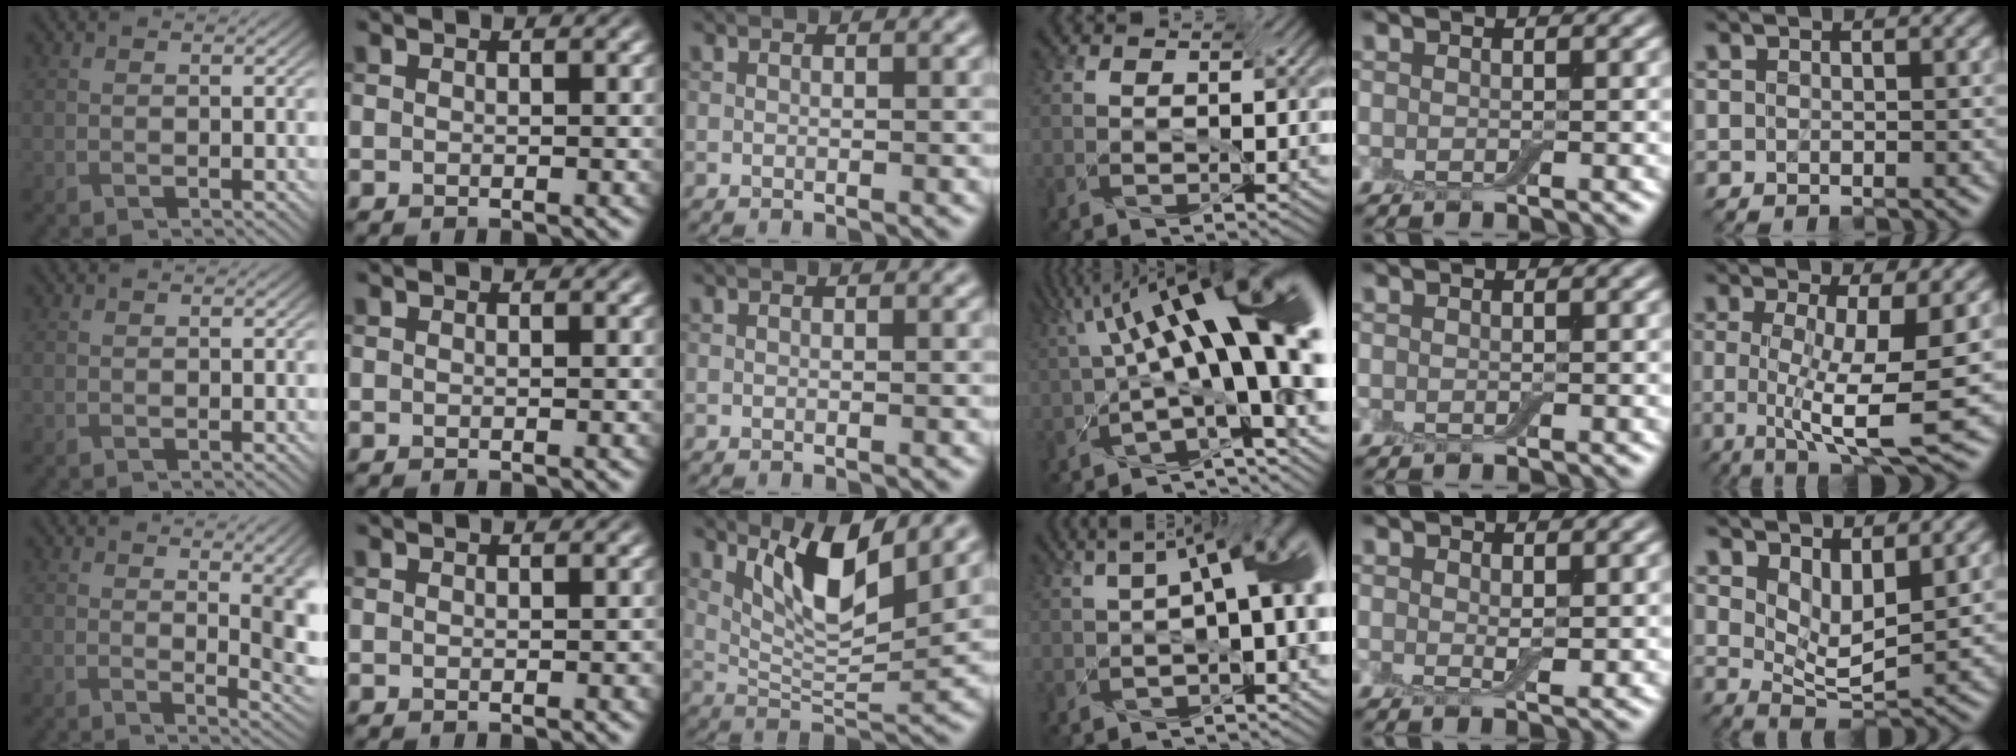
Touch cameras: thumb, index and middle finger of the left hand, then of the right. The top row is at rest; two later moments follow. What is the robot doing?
{"motion": "screw", "object": "jar lid"}